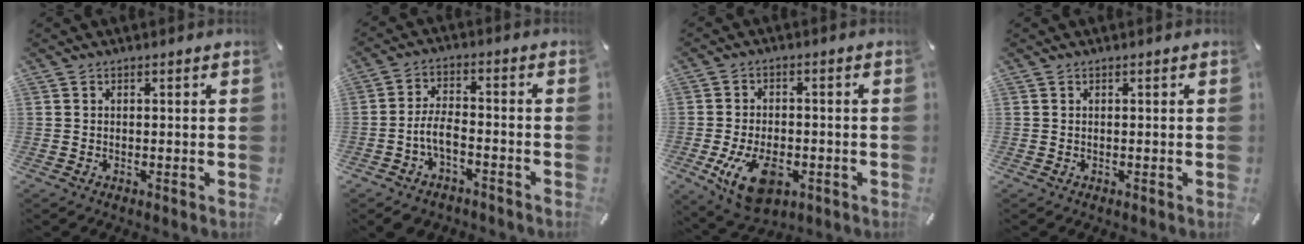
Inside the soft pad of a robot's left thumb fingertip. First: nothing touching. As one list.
[{"total": 6.4, "force": [-3.3, 3.4, 4.3], "torque": [-0.090, 0.018, -0.063]}, {"total": 11.4, "force": [-4.0, 6.9, 8.1], "torque": [-0.149, 0.001, -0.068]}, {"total": 0.0}]